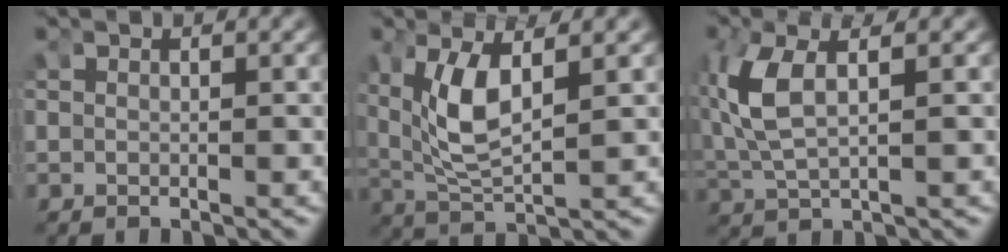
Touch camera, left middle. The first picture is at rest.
{"total": 5.3, "force": [1.3, 2.4, 4.6], "torque": [-0.115, -0.015, 0.039]}
{"total": 4.2, "force": [1.0, 1.9, 3.6], "torque": [-0.107, -0.012, 0.031]}